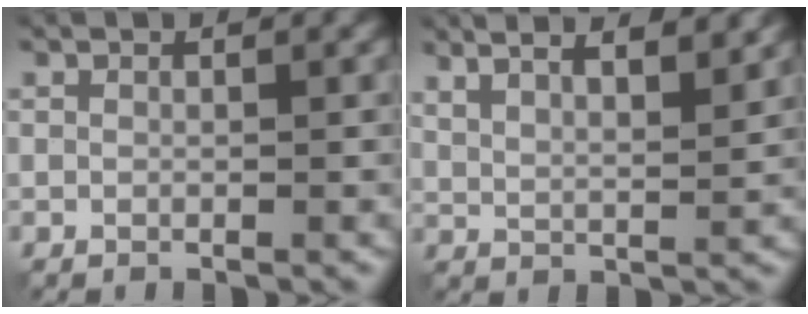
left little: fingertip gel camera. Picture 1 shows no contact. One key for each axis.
{"total": 10.2, "fx": 6.8, "fy": 3.6, "fz": 6.6, "tx": -0.087, "ty": 0.031, "tz": 0.076}